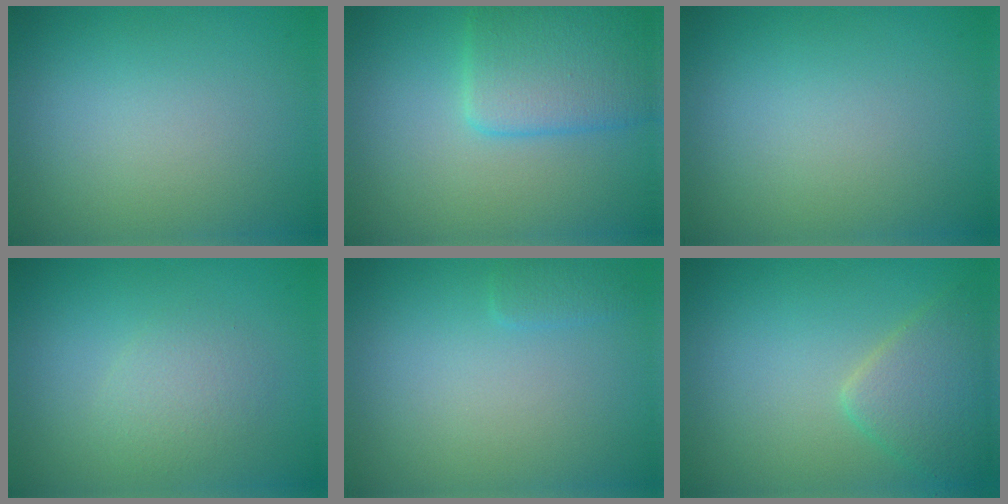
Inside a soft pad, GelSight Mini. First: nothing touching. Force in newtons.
{"total": 4.7, "press": 4.7, "slide": 0.2}
{"total": 0.0}
{"total": 1.7, "press": 1.7, "slide": 0.0}
{"total": 0.9, "press": 0.9, "slide": 0.1}
{"total": 3.4, "press": 3.4, "slide": 0.1}